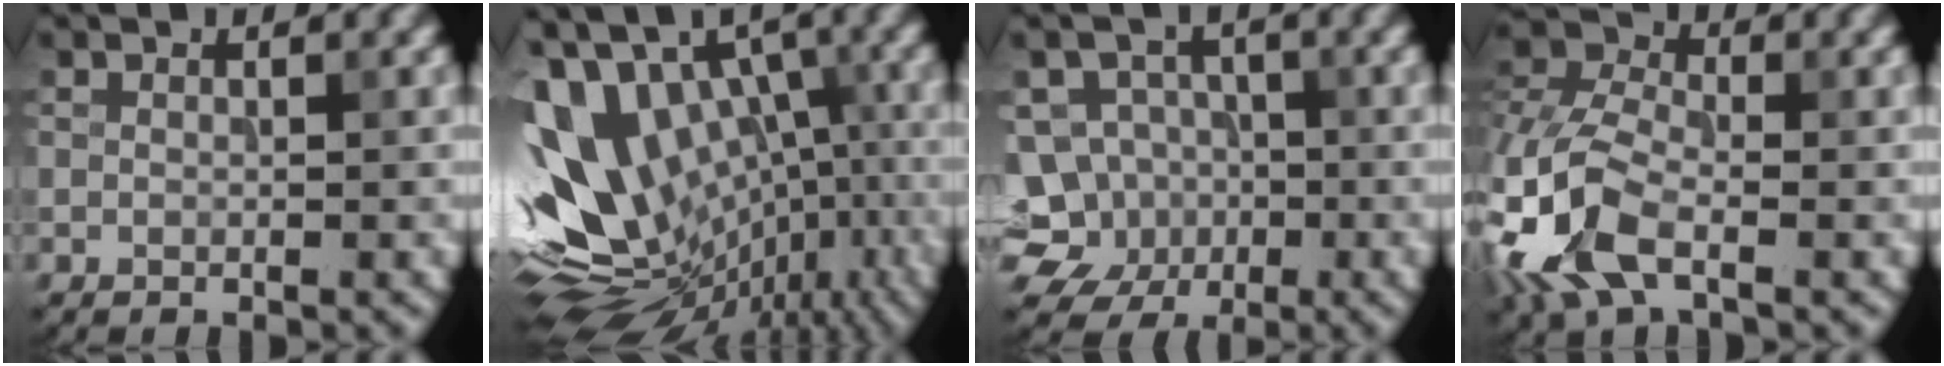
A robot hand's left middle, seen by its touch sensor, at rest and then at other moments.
{"total": 15.5, "force": [-1.3, 10.0, 11.8], "torque": [-0.171, 0.005, 0.013]}
{"total": 7.7, "force": [-2.3, 7.0, 2.2], "torque": [-0.032, 0.018, -0.060]}
{"total": 7.7, "force": [-2.9, 4.2, 5.8], "torque": [-0.140, 0.002, -0.076]}